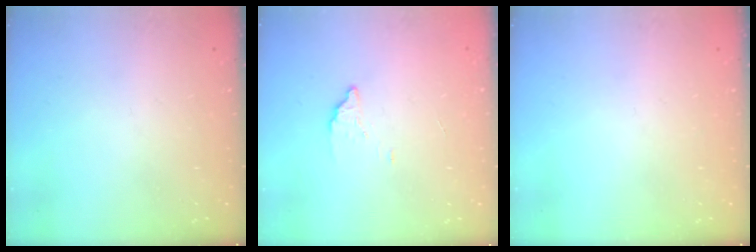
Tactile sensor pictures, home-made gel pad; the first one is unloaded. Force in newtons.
{"total": 2.0, "press": 2.0, "slide": 0.1}
{"total": 0.0}